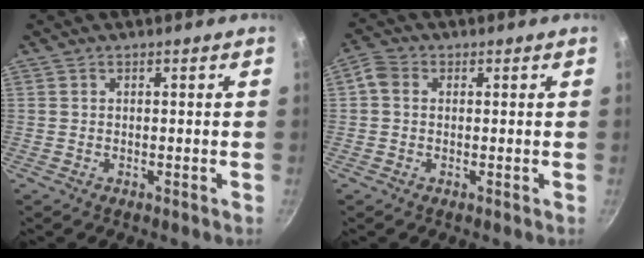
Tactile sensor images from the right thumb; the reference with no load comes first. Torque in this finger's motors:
{"motor_torque": [0.13, 0.49, 0.42, -0.48, 0.04]}